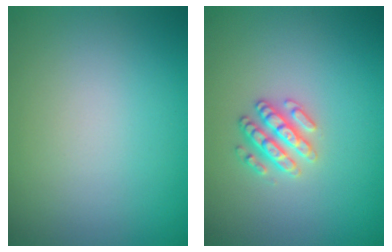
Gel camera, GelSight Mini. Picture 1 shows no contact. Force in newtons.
{"total": 2.6, "press": 2.5, "slide": 0.4}